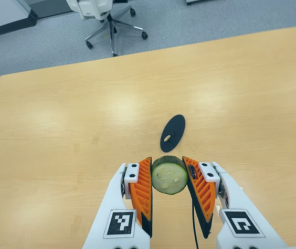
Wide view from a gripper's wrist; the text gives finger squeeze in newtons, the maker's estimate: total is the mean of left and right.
{"total": 9.1, "left": 8.0, "right": 10.3}